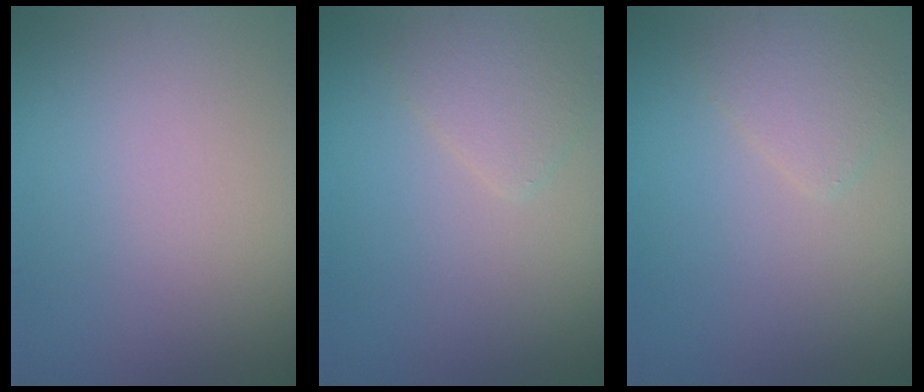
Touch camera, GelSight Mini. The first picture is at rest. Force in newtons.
{"total": 1.7, "press": 1.7, "slide": 0.2}
{"total": 1.7, "press": 1.7, "slide": 0.2}